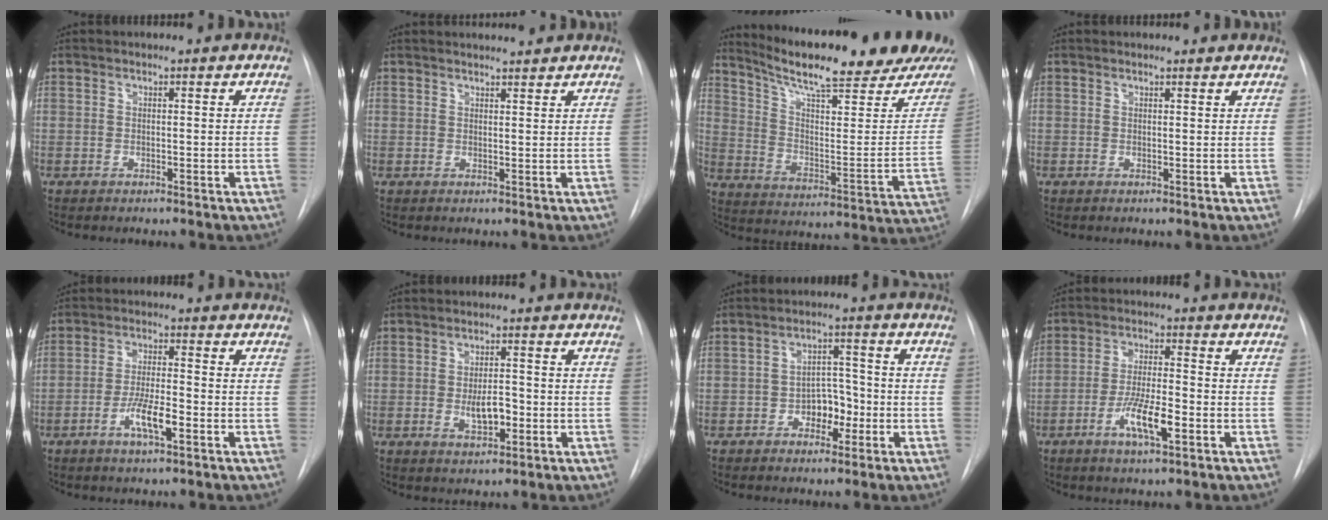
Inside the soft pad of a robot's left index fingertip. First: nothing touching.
{"total": 4.1, "force": [4.0, 0.2, 0.9], "torque": [-0.015, 0.013, 0.051]}
{"total": 24.9, "force": [21.2, 1.5, 12.9], "torque": [-0.198, -0.072, 0.292]}
{"total": 2.1, "force": [2.0, 0.4, 0.3], "torque": [-0.014, 0.005, 0.020]}
{"total": 5.8, "force": [-2.6, 1.0, 5.1], "torque": [-0.099, -0.002, -0.047]}
{"total": 4.5, "force": [-1.1, 1.9, 3.9], "torque": [-0.064, 0.000, -0.013]}
{"total": 5.0, "force": [-2.0, 3.1, 3.4], "torque": [-0.046, 0.015, -0.032]}
{"total": 7.3, "force": [-3.1, 1.4, 6.5], "torque": [-0.123, -0.005, -0.055]}